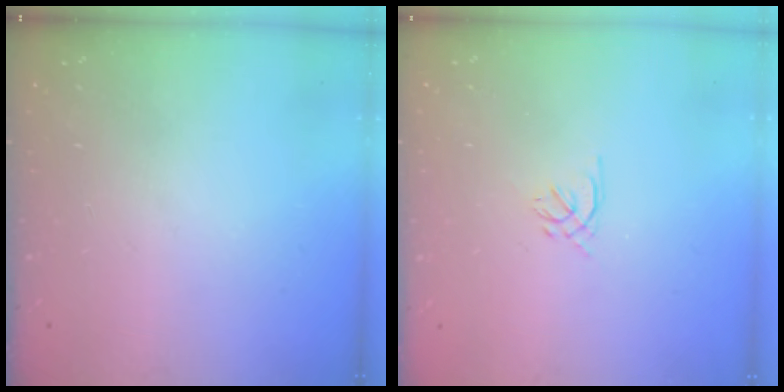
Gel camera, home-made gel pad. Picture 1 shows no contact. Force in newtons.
{"total": 1.4, "press": 1.3, "slide": 0.5}